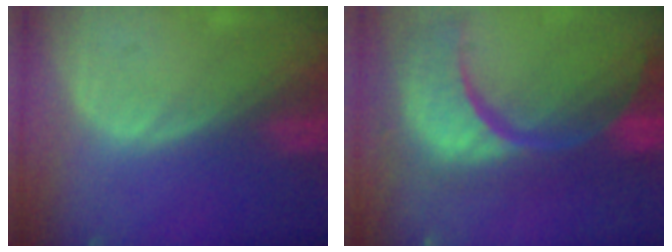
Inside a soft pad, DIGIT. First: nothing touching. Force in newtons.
{"total": 15.3, "press": 12.1, "slide": 9.4}